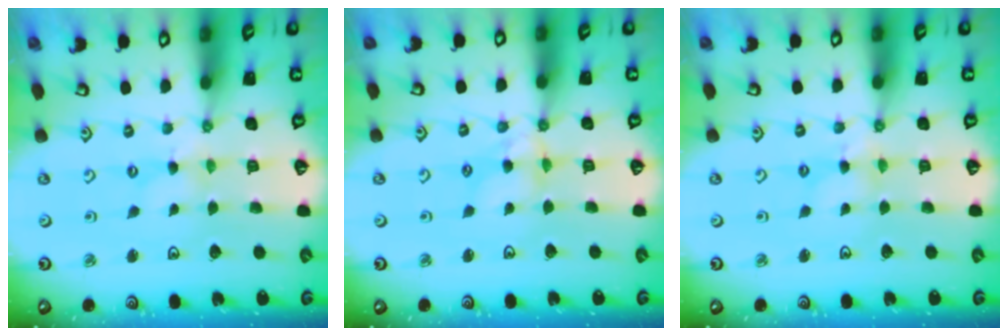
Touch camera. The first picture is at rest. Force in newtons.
{"total": 5.9, "press": 5.8, "slide": 0.5}
{"total": 2.5, "press": 2.5, "slide": 0.2}